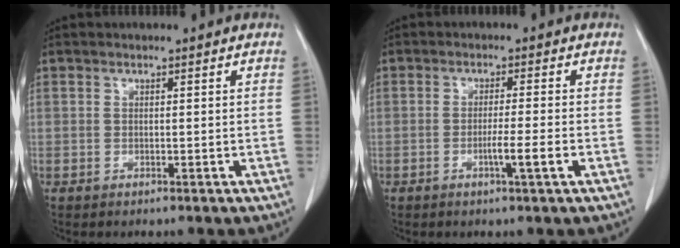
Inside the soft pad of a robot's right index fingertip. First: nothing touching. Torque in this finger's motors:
{"motor_torque": [0.48, -0.31, 0.17, 0.07]}